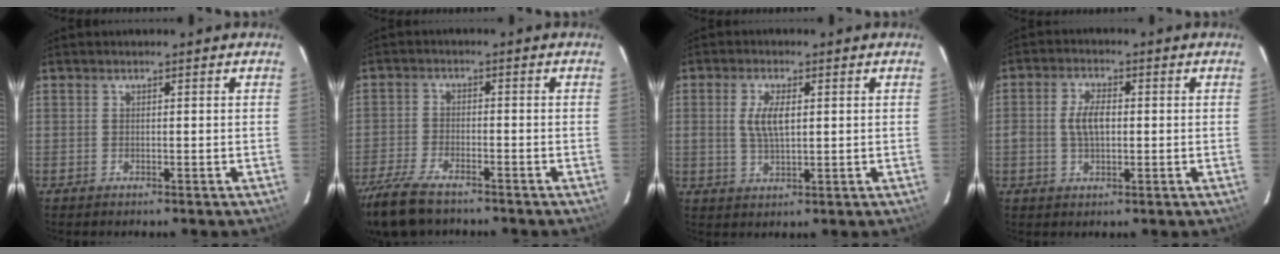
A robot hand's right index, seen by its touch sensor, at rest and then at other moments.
{"total": 12.6, "force": [-9.9, 4.3, 6.3], "torque": [-0.159, -0.027, -0.186]}
{"total": 5.4, "force": [0.9, 2.2, 4.8], "torque": [-0.095, 0.001, 0.019]}
{"total": 5.3, "force": [-0.1, 2.8, 4.4], "torque": [-0.088, 0.007, 0.001]}